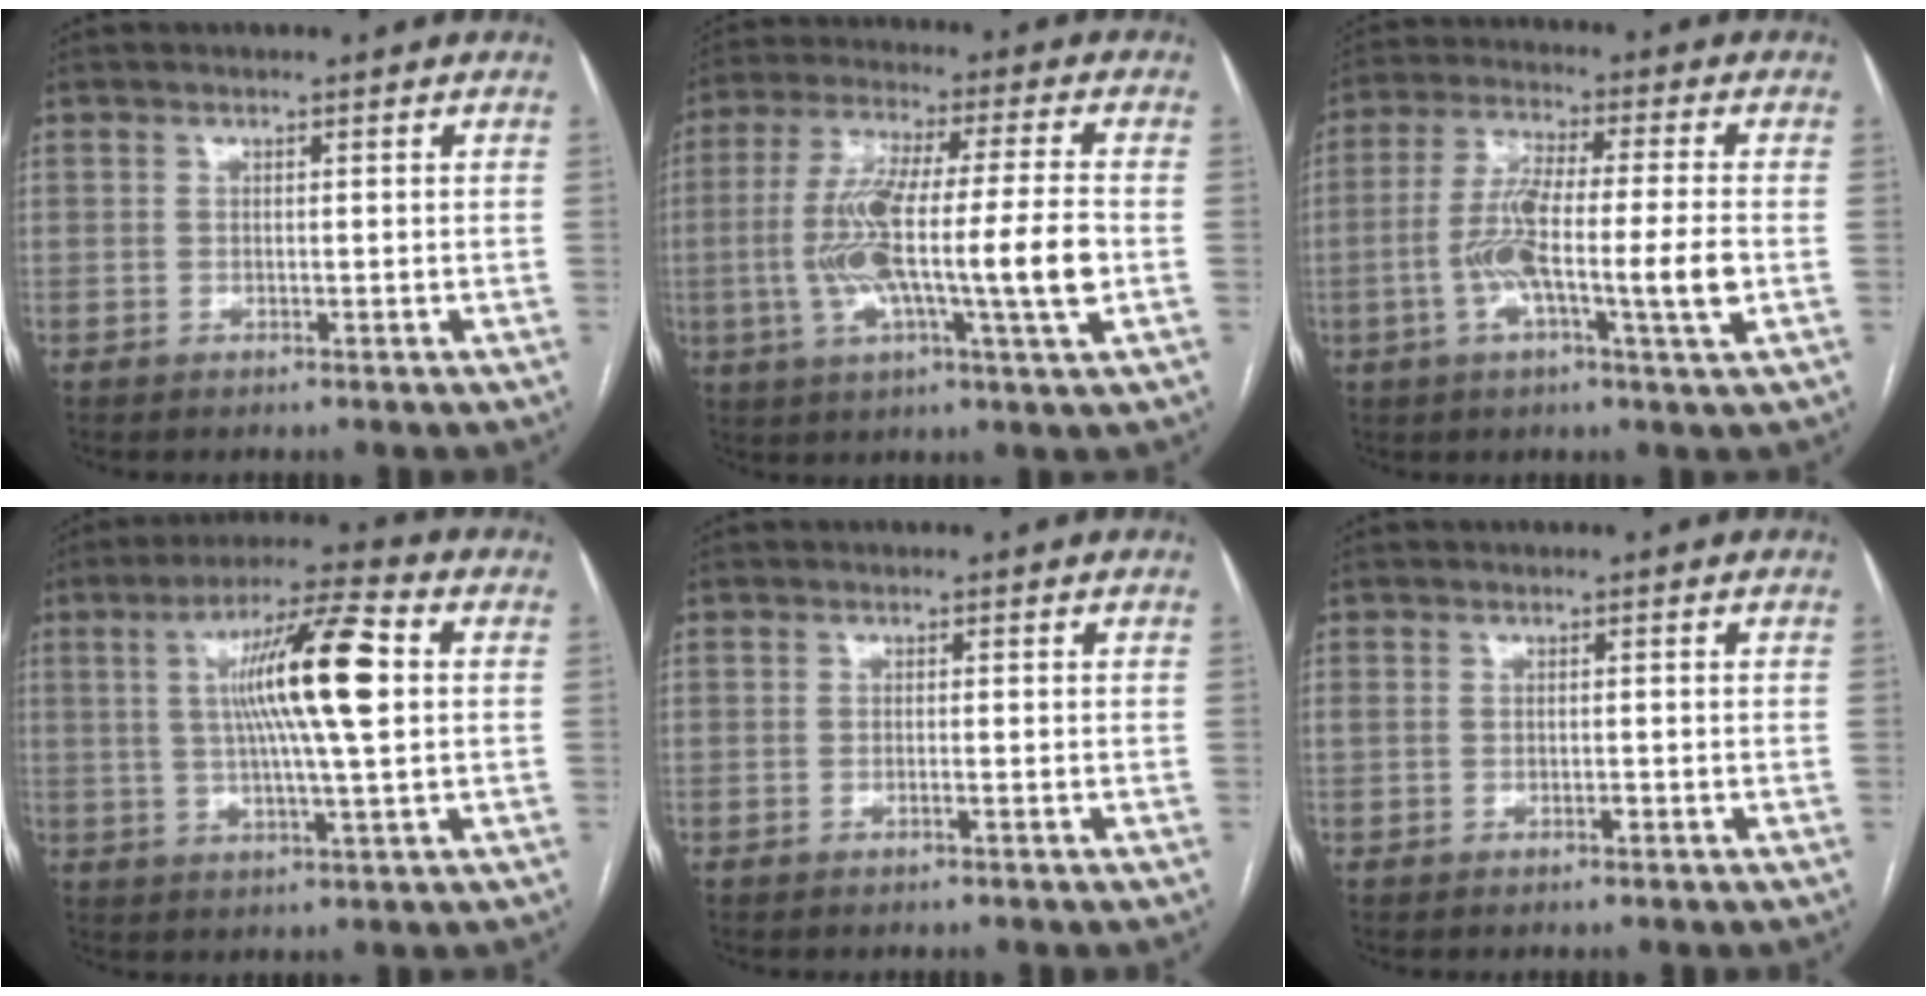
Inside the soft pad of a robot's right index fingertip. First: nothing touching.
{"total": 16.6, "force": [-2.2, 0.8, 16.4], "torque": [-0.308, 0.002, -0.042]}
{"total": 12.0, "force": [-2.5, 0.5, 11.7], "torque": [-0.219, -0.001, -0.052]}
{"total": 13.5, "force": [2.2, 0.4, 13.3], "torque": [-0.230, 0.013, 0.035]}
{"total": 0.6, "force": [-0.2, -0.1, 0.5], "torque": [-0.009, 0.001, -0.005]}
{"total": 1.0, "force": [-0.1, 0.6, 0.8], "torque": [-0.020, 0.006, 0.001]}